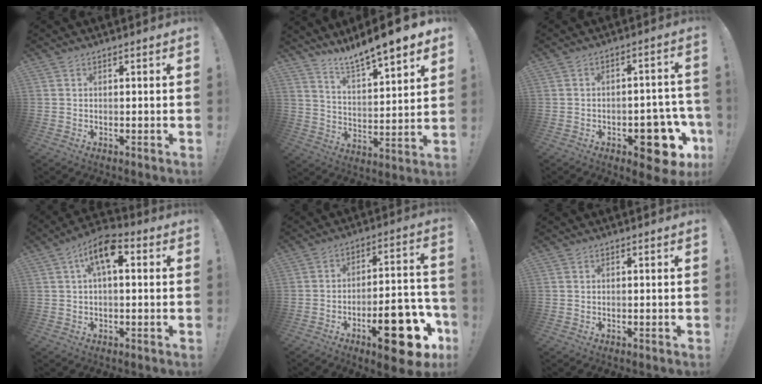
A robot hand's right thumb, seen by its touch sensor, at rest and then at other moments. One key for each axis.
{"total": 10.4, "fx": 9.5, "fy": 0.7, "fz": 4.2, "tx": -0.078, "ty": -0.079, "tz": 0.161}
{"total": 13.2, "fx": -6.2, "fy": 6.3, "fz": 9.8, "tx": -0.081, "ty": 0.038, "tz": -0.091}
{"total": 9.3, "fx": 2.9, "fy": 4.2, "fz": 7.8, "tx": -0.123, "ty": -0.004, "tz": 0.051}
{"total": 20.4, "fx": -10.0, "fy": 7.2, "fz": 16.2, "tx": -0.205, "ty": 0.063, "tz": -0.146}
{"total": 0.0}